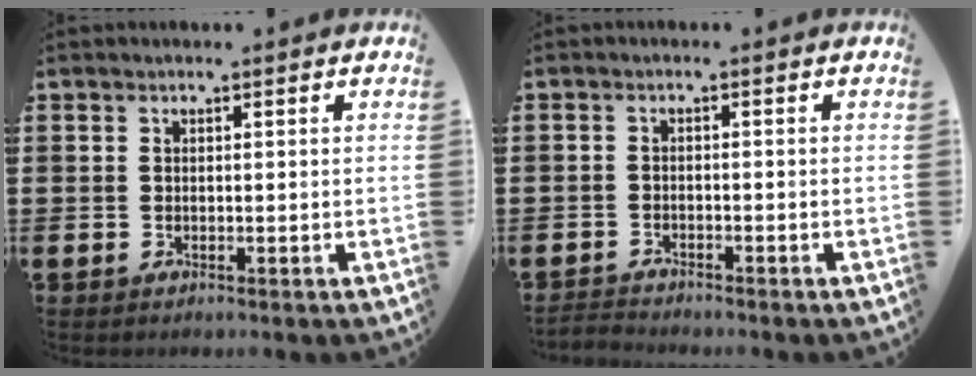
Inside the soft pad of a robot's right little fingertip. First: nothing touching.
{"total": 1.4, "force": [-1.4, 0.0, -0.1], "torque": [-0.002, 0.002, -0.028]}